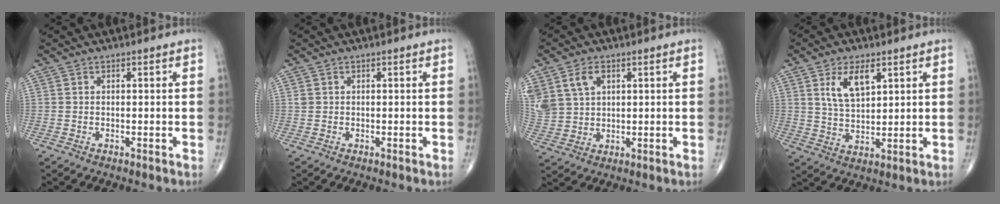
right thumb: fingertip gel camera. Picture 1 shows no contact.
{"total": 0.6, "force": [0.2, 0.6, 0.2], "torque": [0.001, 0.001, 0.003]}
{"total": 10.0, "force": [4.2, 7.0, 5.8], "torque": [-0.130, -0.002, 0.095]}
{"total": 7.7, "force": [3.5, 3.7, 5.8], "torque": [-0.096, -0.018, 0.071]}